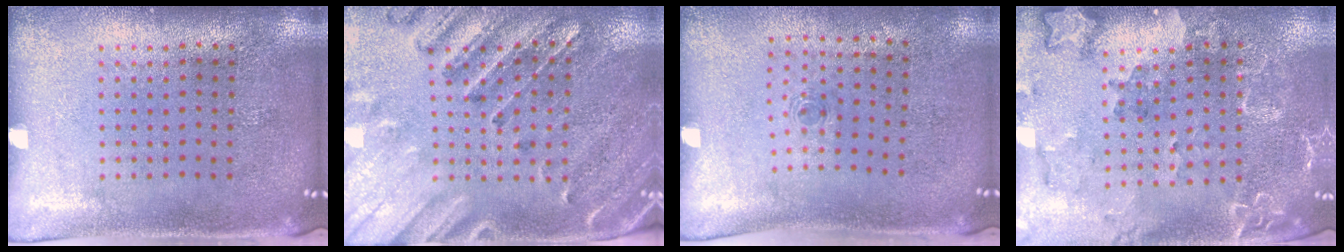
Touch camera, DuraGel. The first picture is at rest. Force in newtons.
{"total": 2.9, "press": 2.7, "slide": 1.1}
{"total": 0.7, "press": 0.3, "slide": 0.6}
{"total": 2.0, "press": 1.9, "slide": 0.5}